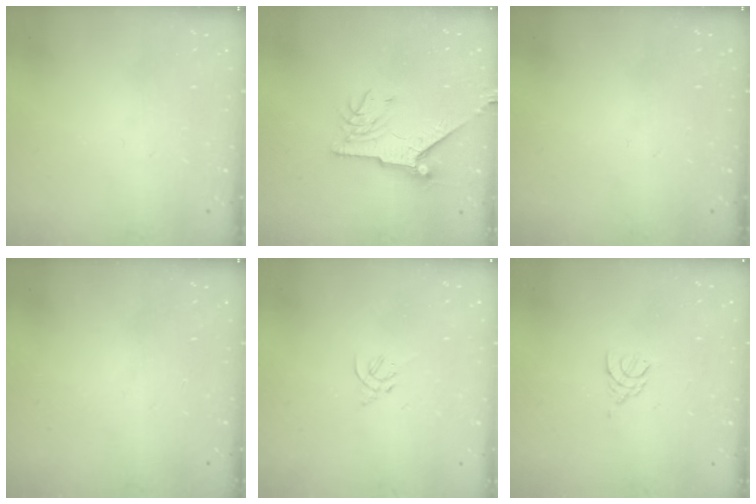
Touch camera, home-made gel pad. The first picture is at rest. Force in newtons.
{"total": 8.3, "press": 8.2, "slide": 0.8}
{"total": 0.0}
{"total": 0.0}
{"total": 1.4, "press": 1.3, "slide": 0.5}
{"total": 3.4, "press": 3.3, "slide": 0.5}